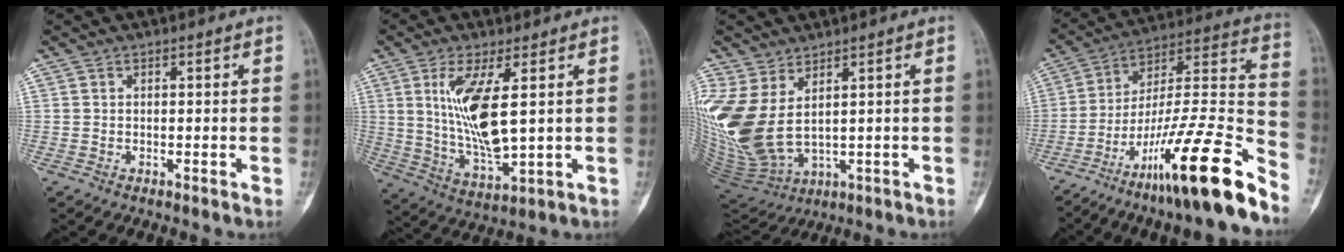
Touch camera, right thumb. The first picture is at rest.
{"total": 12.4, "force": [2.7, 3.5, 11.6], "torque": [-0.240, -0.033, 0.065]}
{"total": 14.0, "force": [3.1, 7.3, 11.5], "torque": [-0.269, -0.026, 0.091]}
{"total": 25.1, "force": [-16.8, 3.0, 18.4], "torque": [-0.273, 0.090, -0.274]}